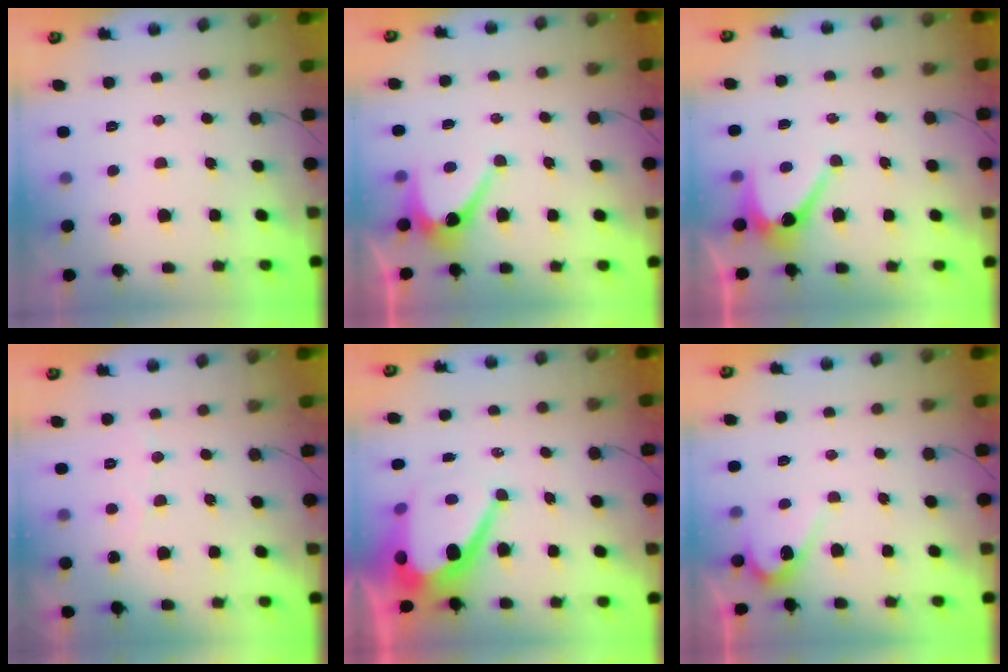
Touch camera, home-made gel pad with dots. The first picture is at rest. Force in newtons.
{"total": 6.8, "press": 6.7, "slide": 0.6}
{"total": 6.8, "press": 6.7, "slide": 0.6}
{"total": 3.6, "press": 3.6, "slide": 0.2}
{"total": 13.7, "press": 13.6, "slide": 1.2}
{"total": 3.8, "press": 3.8, "slide": 0.3}